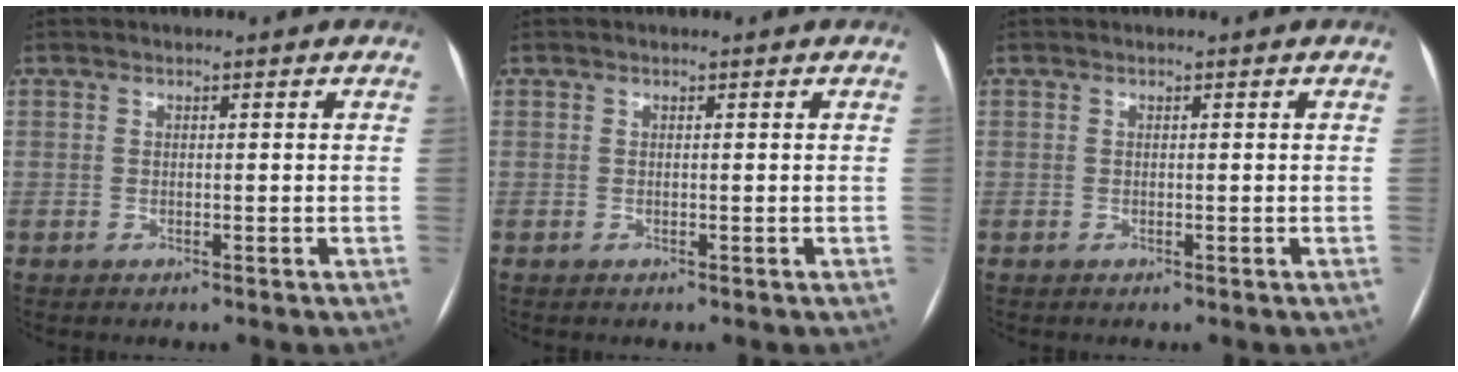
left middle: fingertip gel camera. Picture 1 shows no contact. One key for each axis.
{"total": 0.0}
{"total": 0.0}